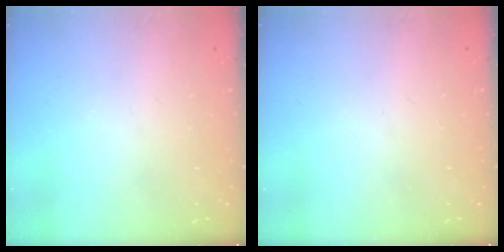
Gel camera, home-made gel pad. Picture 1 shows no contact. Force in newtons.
{"total": 0.0}